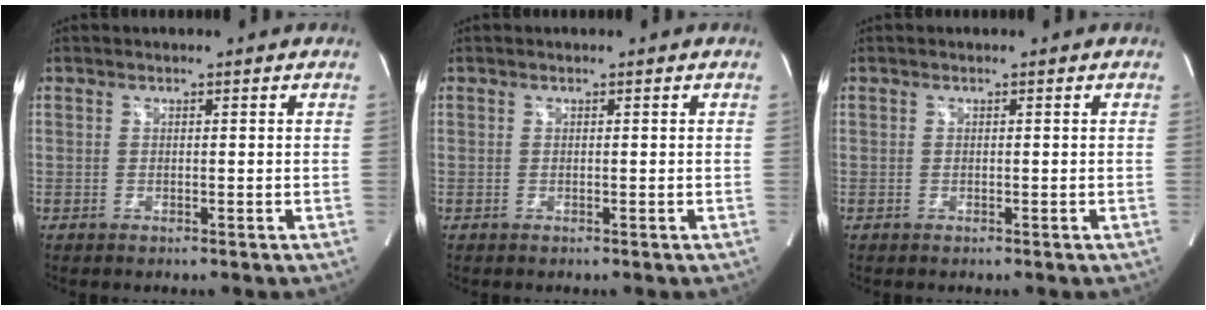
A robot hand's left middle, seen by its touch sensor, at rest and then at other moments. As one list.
[{"total": 0.0}, {"total": 0.0}]